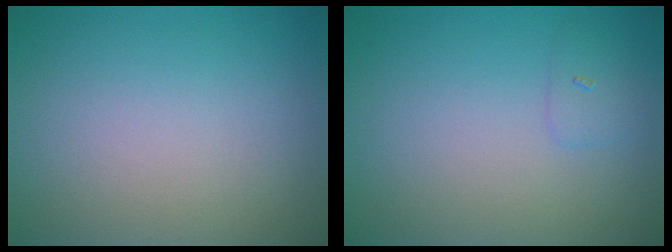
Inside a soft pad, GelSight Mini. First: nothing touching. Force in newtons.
{"total": 1.1, "press": 1.1, "slide": 0.0}